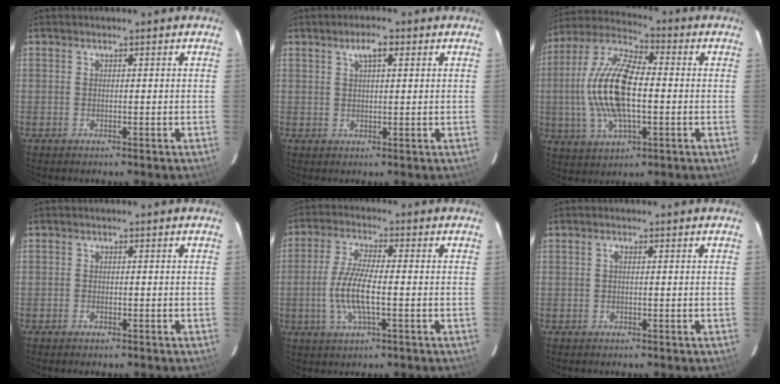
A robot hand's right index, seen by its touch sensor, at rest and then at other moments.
{"total": 3.3, "force": [1.6, 1.1, 2.7], "torque": [-0.049, 0.009, 0.029]}
{"total": 17.1, "force": [-0.9, 7.1, 15.5], "torque": [-0.320, 0.008, -0.020]}
{"total": 1.1, "force": [-0.9, 0.6, 0.3], "torque": [-0.007, 0.000, -0.016]}
{"total": 8.5, "force": [-1.7, 1.9, 8.1], "torque": [-0.166, -0.005, -0.036]}
{"total": 0.7, "force": [0.1, 0.2, 0.6], "torque": [-0.013, 0.004, -0.001]}